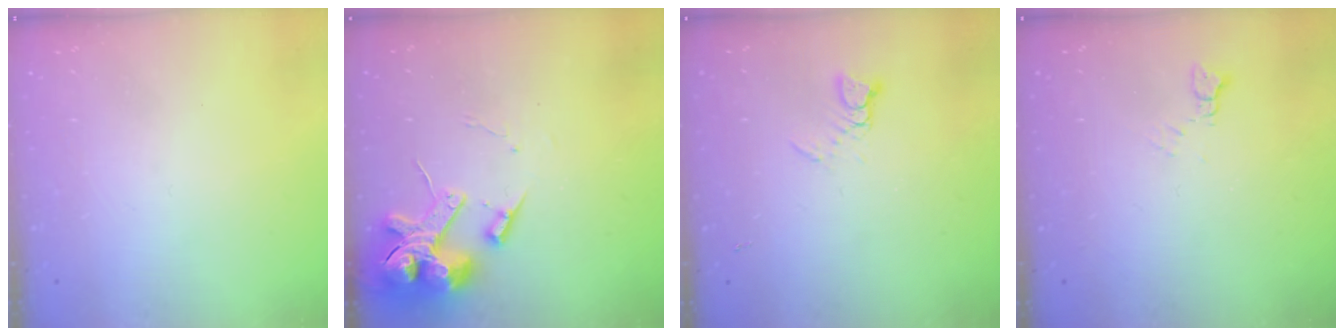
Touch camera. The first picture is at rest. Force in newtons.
{"total": 15.0, "press": 14.8, "slide": 2.3}
{"total": 2.6, "press": 2.6, "slide": 0.3}
{"total": 3.6, "press": 3.5, "slide": 0.6}